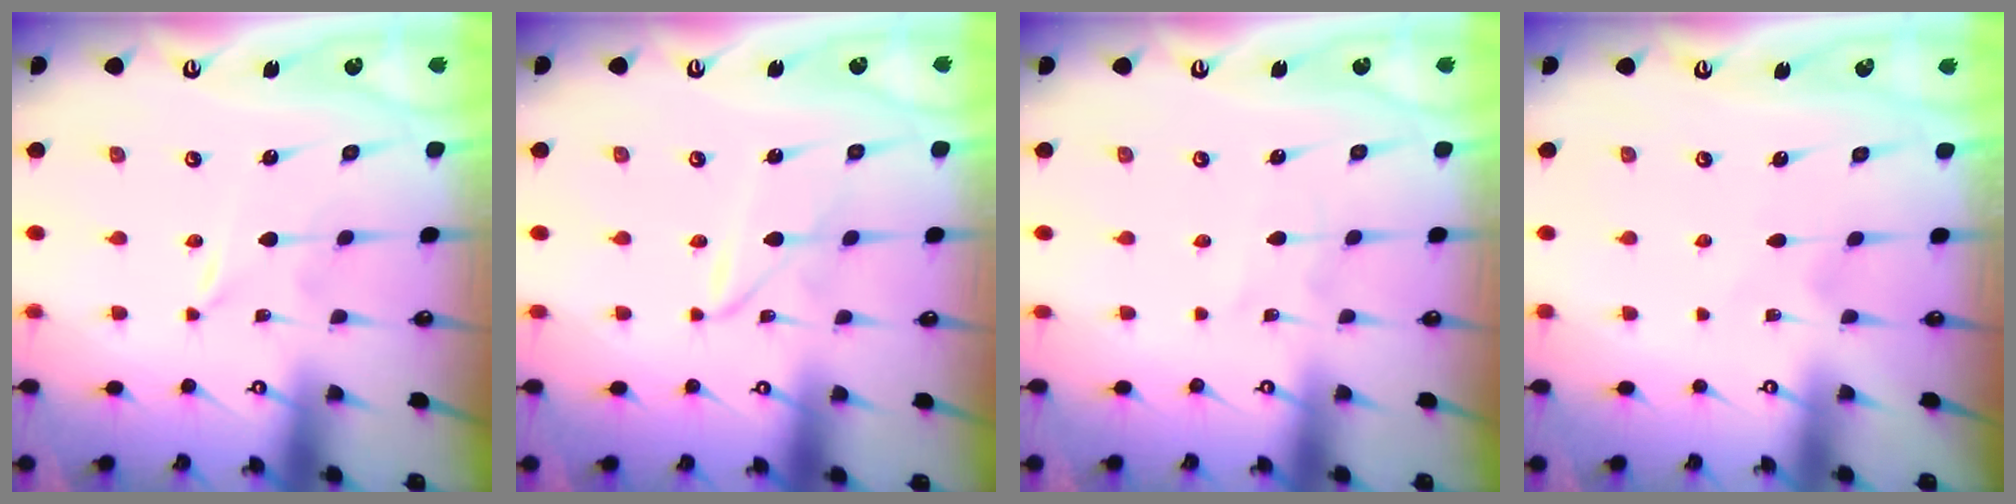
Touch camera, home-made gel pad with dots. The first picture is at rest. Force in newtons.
{"total": 1.8, "press": 1.8, "slide": 0.2}
{"total": 0.7, "press": 0.7, "slide": 0.0}
{"total": 2.6, "press": 2.6, "slide": 0.4}